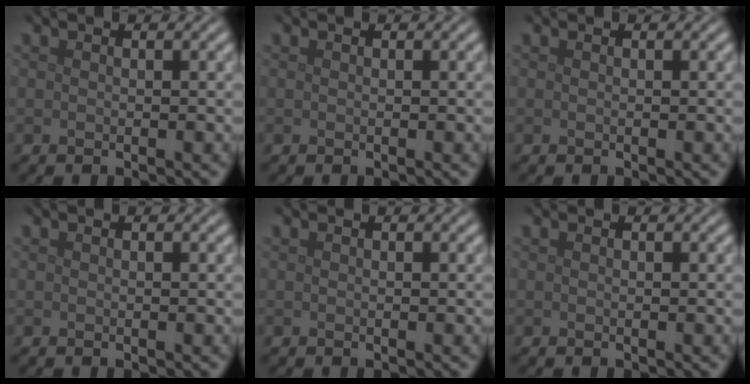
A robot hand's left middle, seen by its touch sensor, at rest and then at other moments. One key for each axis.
{"total": 0.0}
{"total": 0.0}
{"total": 0.0}
{"total": 0.0}
{"total": 0.0}